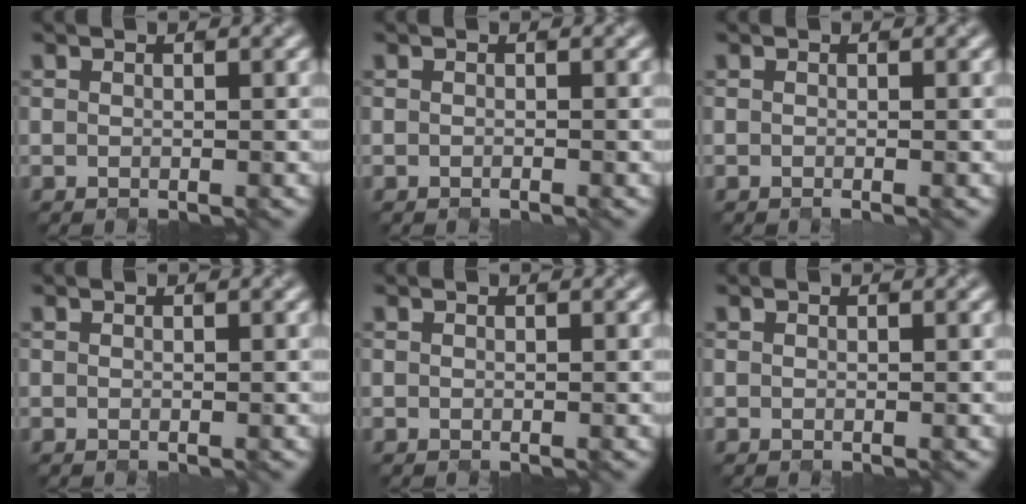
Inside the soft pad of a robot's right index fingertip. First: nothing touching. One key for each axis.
{"total": 0.5, "fx": -0.1, "fy": 0.3, "fz": 0.4, "tx": -0.004, "ty": 0.008, "tz": 0.000}
{"total": 0.0}
{"total": 0.0}
{"total": 0.0}
{"total": 0.0}